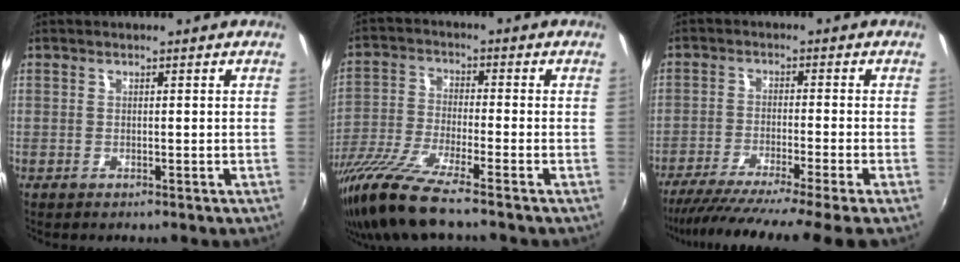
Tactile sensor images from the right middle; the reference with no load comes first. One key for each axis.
{"total": 13.3, "fx": -10.4, "fy": 0.4, "fz": 8.4, "tx": -0.178, "ty": -0.039, "tz": -0.198}
{"total": 14.3, "fx": -12.2, "fy": -2.7, "fz": 6.9, "tx": -0.130, "ty": -0.045, "tz": -0.193}